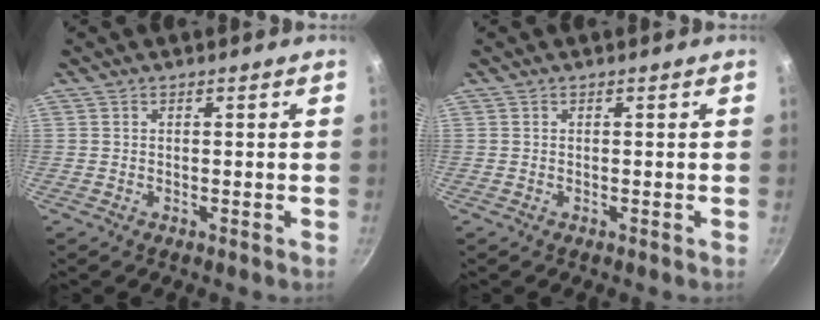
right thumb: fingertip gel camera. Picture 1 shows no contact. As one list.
[{"total": 0.0}]